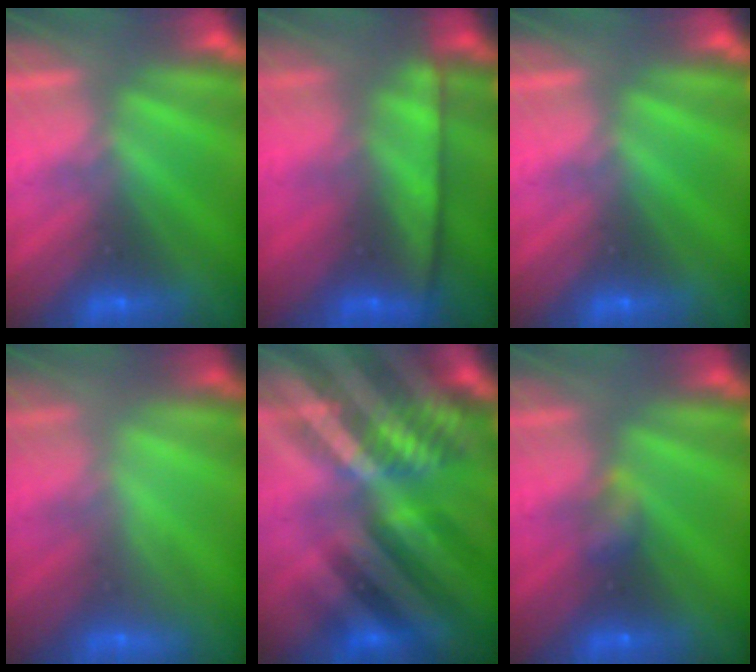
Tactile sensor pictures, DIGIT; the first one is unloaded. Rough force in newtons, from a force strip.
{"total": 8.0}
{"total": 0.0}
{"total": 2.2}
{"total": 7.0}
{"total": 2.2}